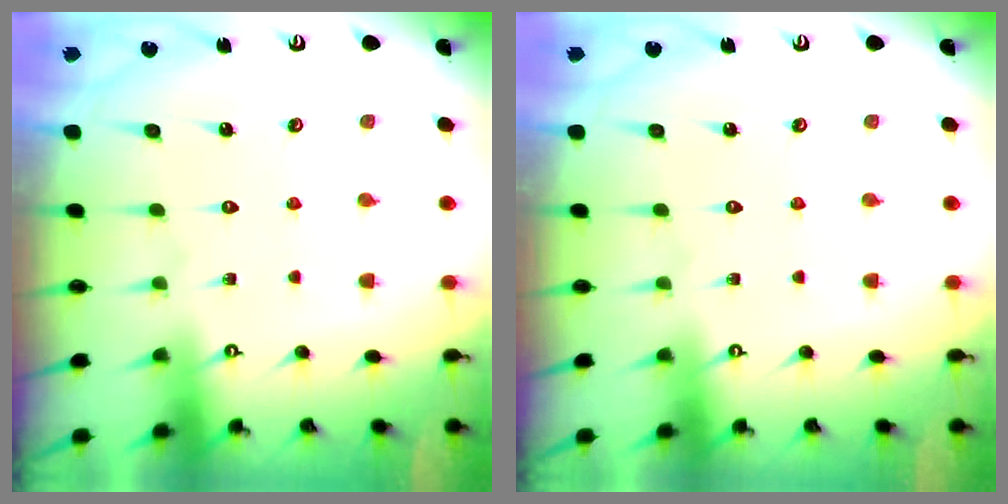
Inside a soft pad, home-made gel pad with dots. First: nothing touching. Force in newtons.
{"total": 0.0}